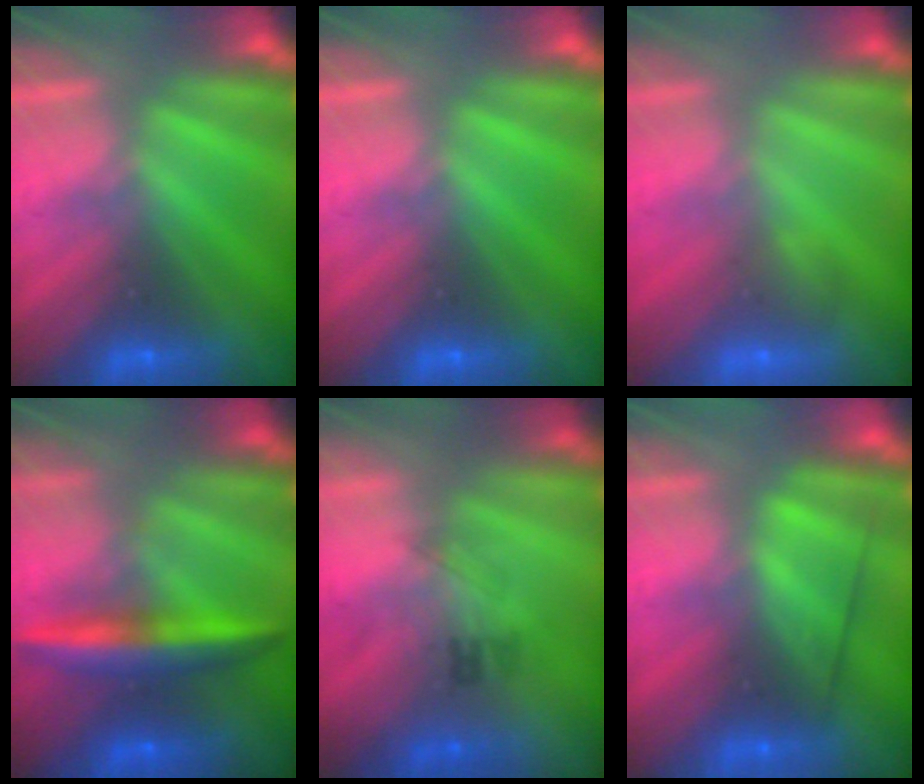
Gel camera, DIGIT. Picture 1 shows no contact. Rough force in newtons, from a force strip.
{"total": 0.0}
{"total": 2.6}
{"total": 7.3}
{"total": 2.3}
{"total": 2.6}